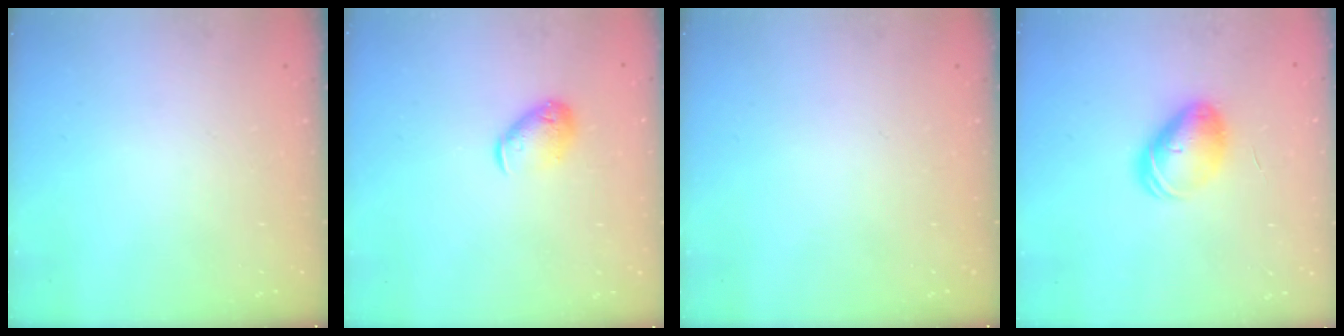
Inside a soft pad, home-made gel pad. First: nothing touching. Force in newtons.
{"total": 8.4, "press": 8.3, "slide": 1.4}
{"total": 0.0}
{"total": 9.3, "press": 9.2, "slide": 1.4}